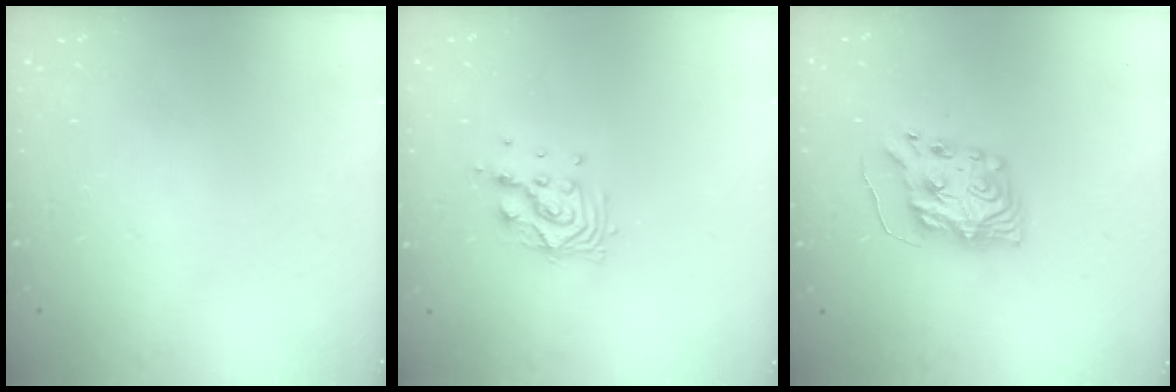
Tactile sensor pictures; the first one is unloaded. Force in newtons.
{"total": 9.7, "press": 9.6, "slide": 0.8}
{"total": 8.9, "press": 8.9, "slide": 0.9}